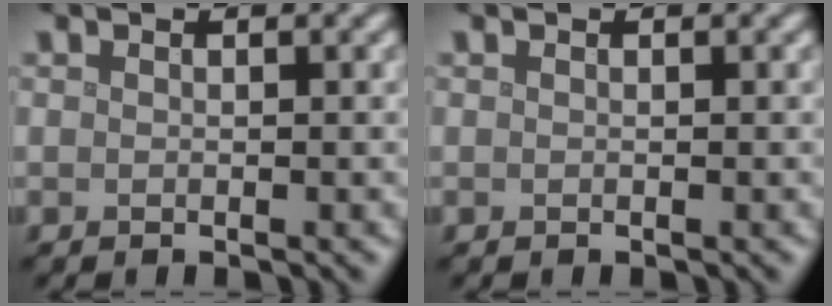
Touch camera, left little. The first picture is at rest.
{"total": 0.0}